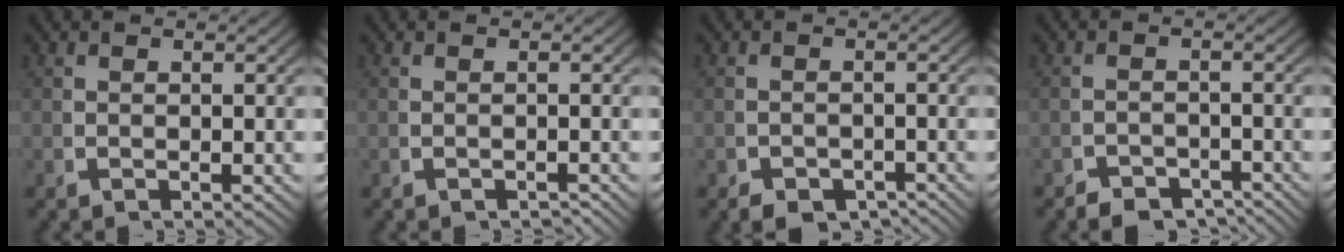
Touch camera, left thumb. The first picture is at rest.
{"total": 1.3, "force": [-1.3, 0.2, 0.1], "torque": [0.000, -0.002, -0.018]}
{"total": 3.4, "force": [-2.9, 1.5, 1.0], "torque": [-0.005, -0.018, -0.043]}
{"total": 3.7, "force": [-3.3, 1.4, 0.9], "torque": [-0.002, -0.019, -0.054]}